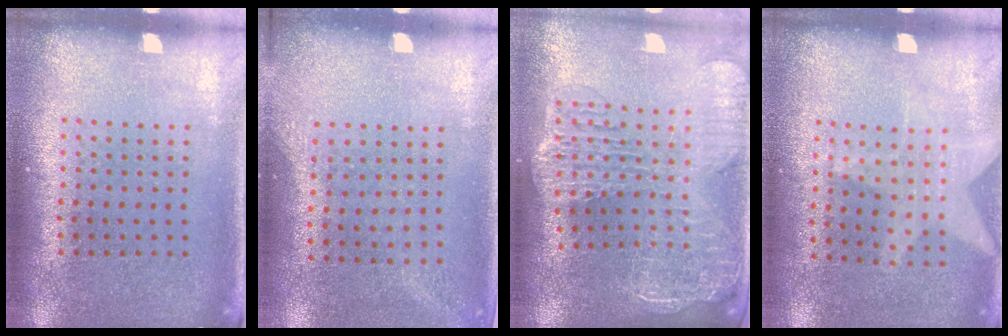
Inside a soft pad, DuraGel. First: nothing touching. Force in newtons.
{"total": 1.4, "press": 1.0, "slide": 0.9}
{"total": 2.9, "press": 2.4, "slide": 1.7}
{"total": 1.2, "press": 0.9, "slide": 0.8}